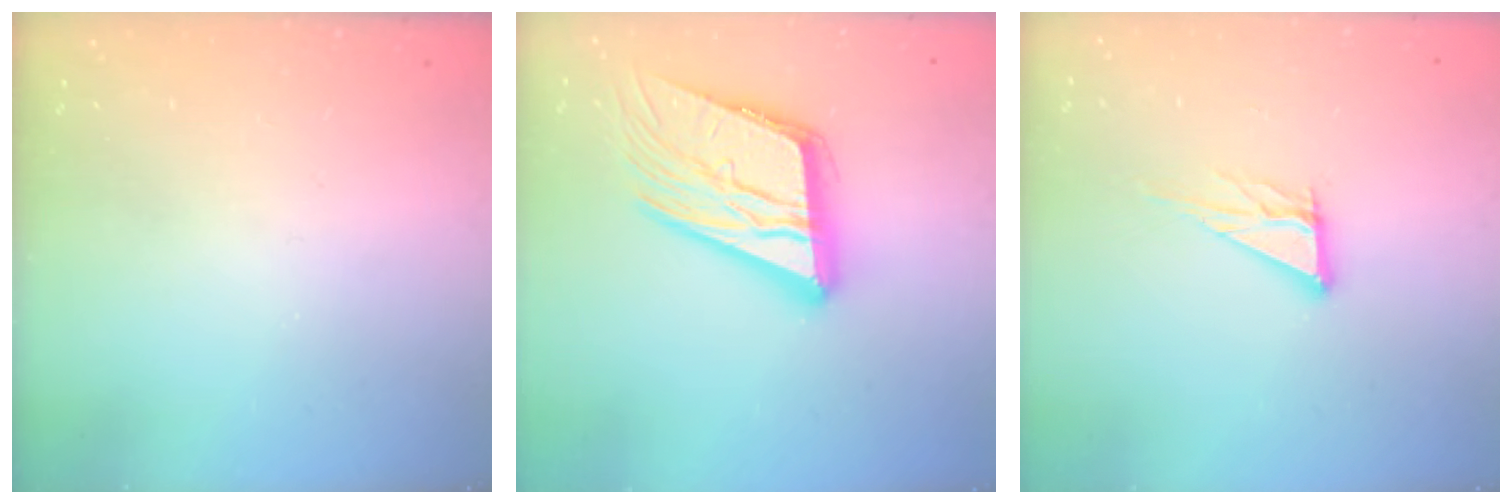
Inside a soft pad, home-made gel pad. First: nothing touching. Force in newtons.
{"total": 19.1, "press": 18.9, "slide": 2.6}
{"total": 8.0, "press": 8.0, "slide": 0.7}